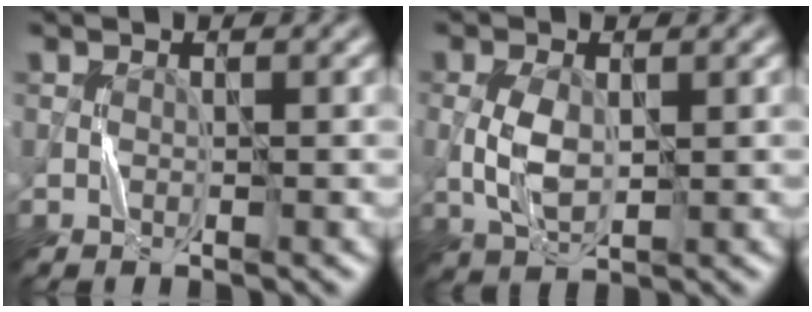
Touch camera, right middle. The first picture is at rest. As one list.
[{"total": 3.4, "force": [0.1, 2.0, 2.7], "torque": [-0.067, -0.001, 0.008]}]